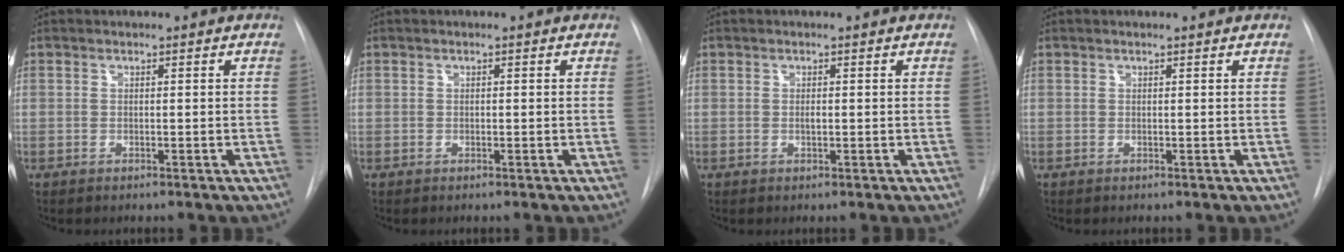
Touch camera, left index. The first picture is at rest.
{"total": 0.0}
{"total": 0.6, "force": [0.0, 0.2, 0.6], "torque": [-0.010, -0.002, -0.003]}
{"total": 0.6, "force": [0.6, -0.1, 0.1], "torque": [-0.008, 0.001, 0.007]}